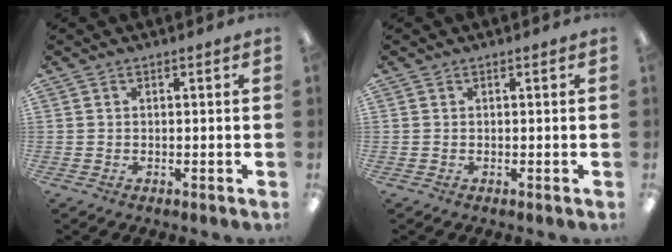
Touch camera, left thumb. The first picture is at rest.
{"total": 0.0}